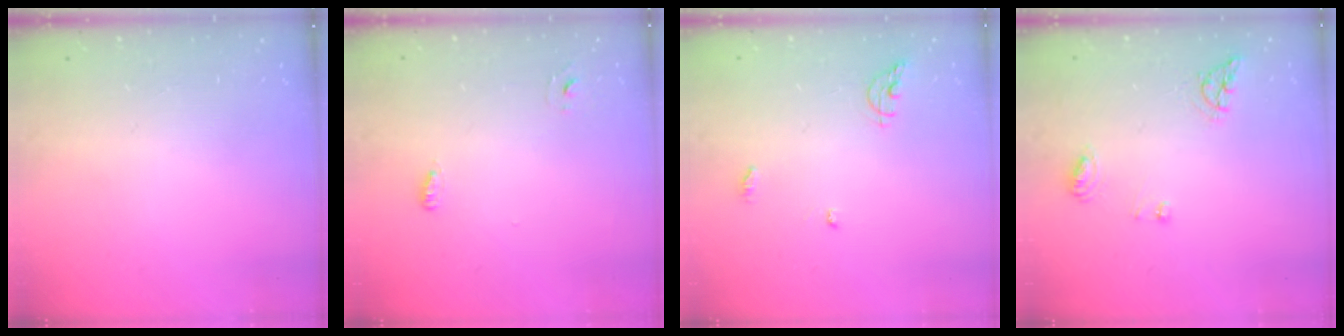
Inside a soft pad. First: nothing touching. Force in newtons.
{"total": 2.6, "press": 2.5, "slide": 0.6}
{"total": 6.5, "press": 6.5, "slide": 0.5}
{"total": 6.6, "press": 6.5, "slide": 0.6}